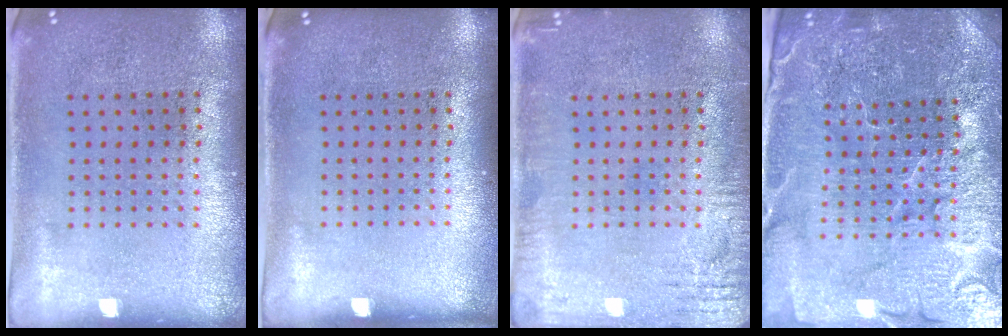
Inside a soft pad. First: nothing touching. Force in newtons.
{"total": 0.0}
{"total": 3.0, "press": 3.0, "slide": 0.2}
{"total": 5.3, "press": 4.9, "slide": 2.1}